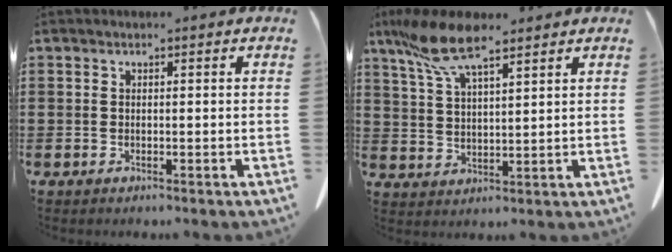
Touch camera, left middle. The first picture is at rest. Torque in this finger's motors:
{"motor_torque": [2.14, 0.00, 0.31, 0.17]}